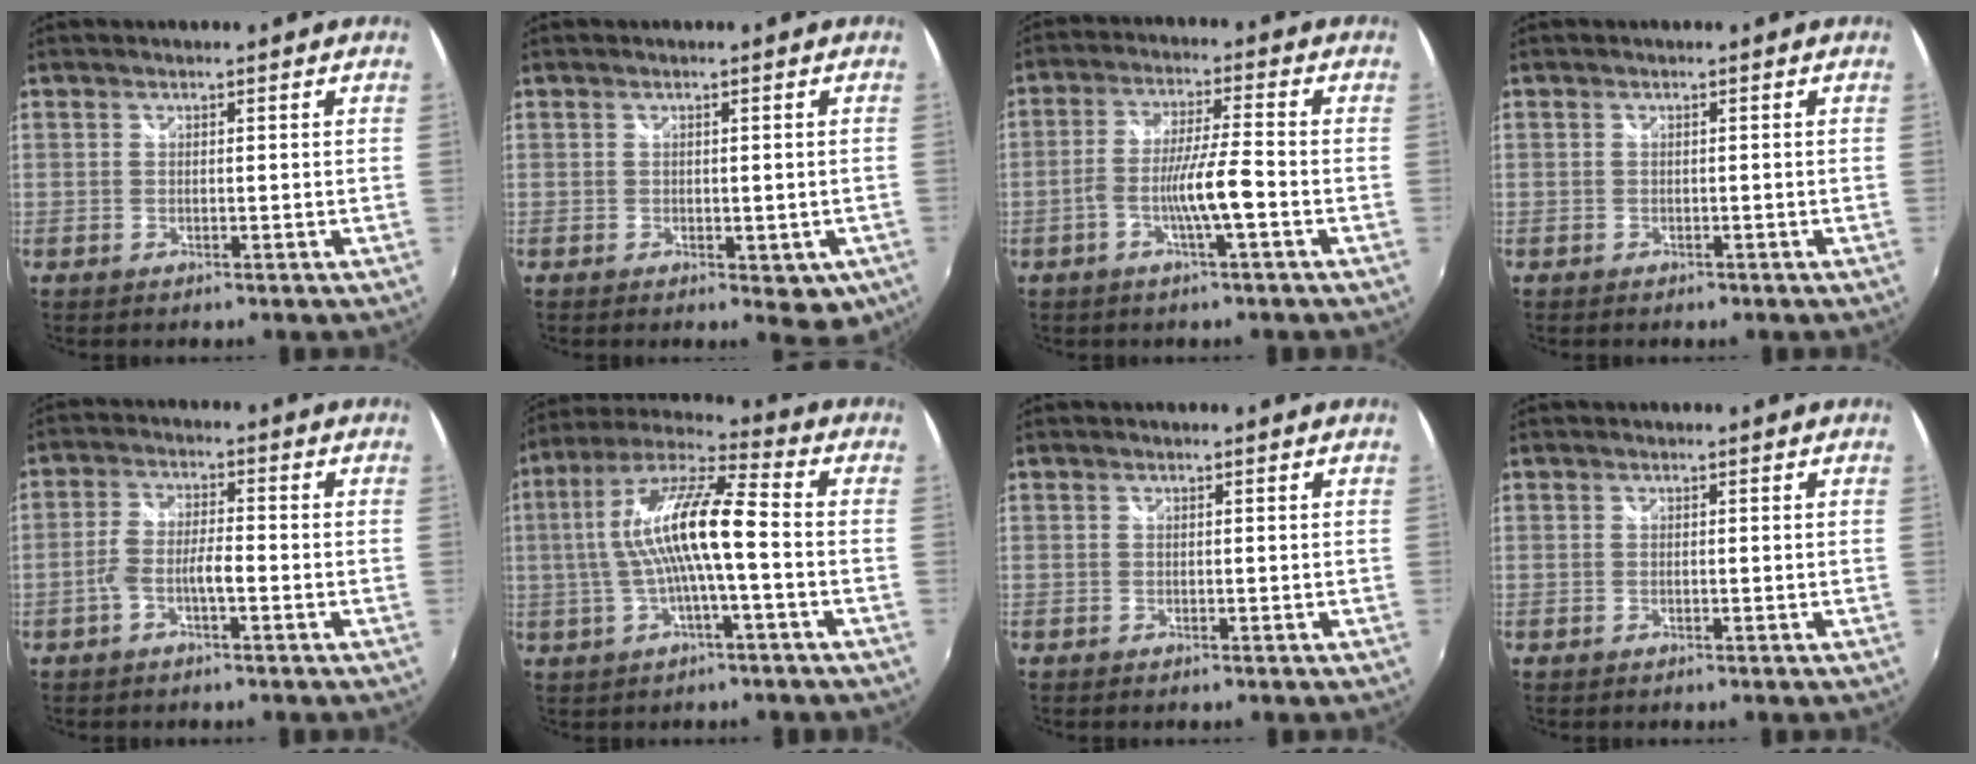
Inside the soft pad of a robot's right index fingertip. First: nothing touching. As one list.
[{"total": 5.1, "force": [-1.9, 3.0, 3.6], "torque": [-0.050, -0.012, -0.019]}, {"total": 7.3, "force": [-2.9, -0.1, 6.8], "torque": [-0.129, -0.001, -0.052]}, {"total": 1.1, "force": [-0.6, 0.9, 0.1], "torque": [-0.004, 0.001, -0.008]}, {"total": 4.5, "force": [-2.1, 1.1, 3.8], "torque": [-0.087, 0.008, -0.041]}, {"total": 13.8, "force": [-0.9, 2.0, 13.6], "torque": [-0.257, 0.015, -0.017]}, {"total": 0.0}, {"total": 0.0}]